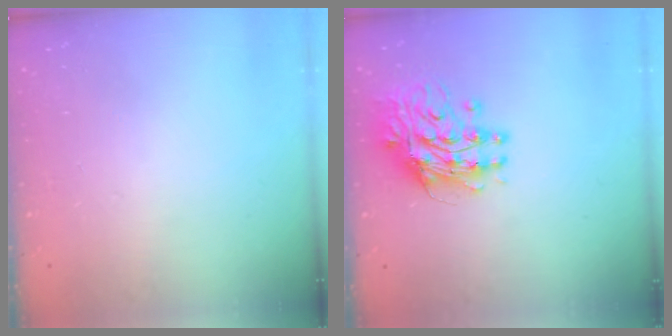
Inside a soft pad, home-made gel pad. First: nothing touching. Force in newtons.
{"total": 13.5, "press": 13.4, "slide": 1.4}